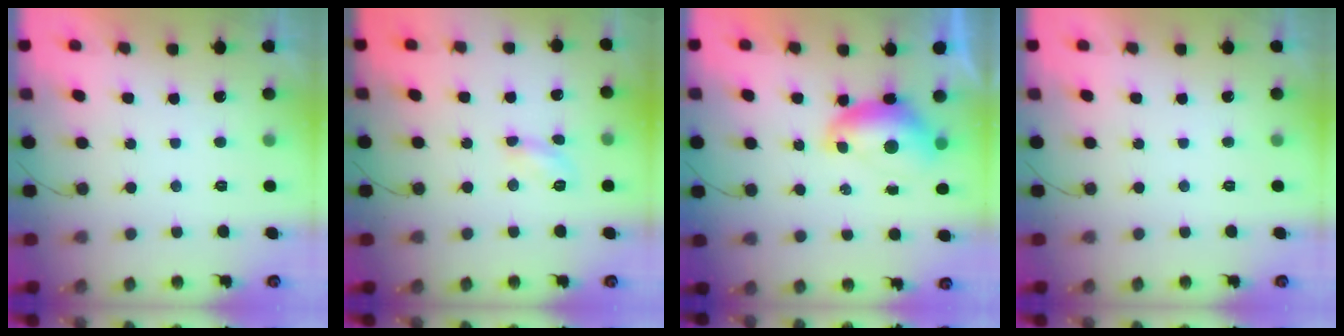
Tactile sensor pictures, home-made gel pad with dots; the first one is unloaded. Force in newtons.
{"total": 5.0, "press": 5.0, "slide": 0.5}
{"total": 7.5, "press": 7.5, "slide": 0.9}
{"total": 0.0}